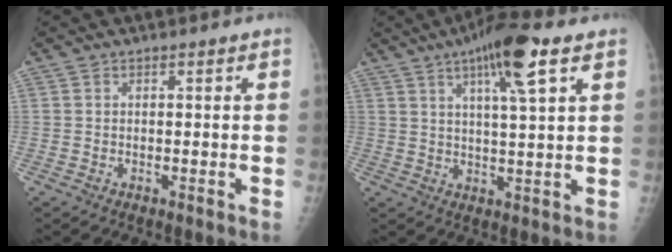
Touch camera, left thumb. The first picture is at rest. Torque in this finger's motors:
{"motor_torque": [2.61, 2.40, 0.82, -0.60, 0.11]}